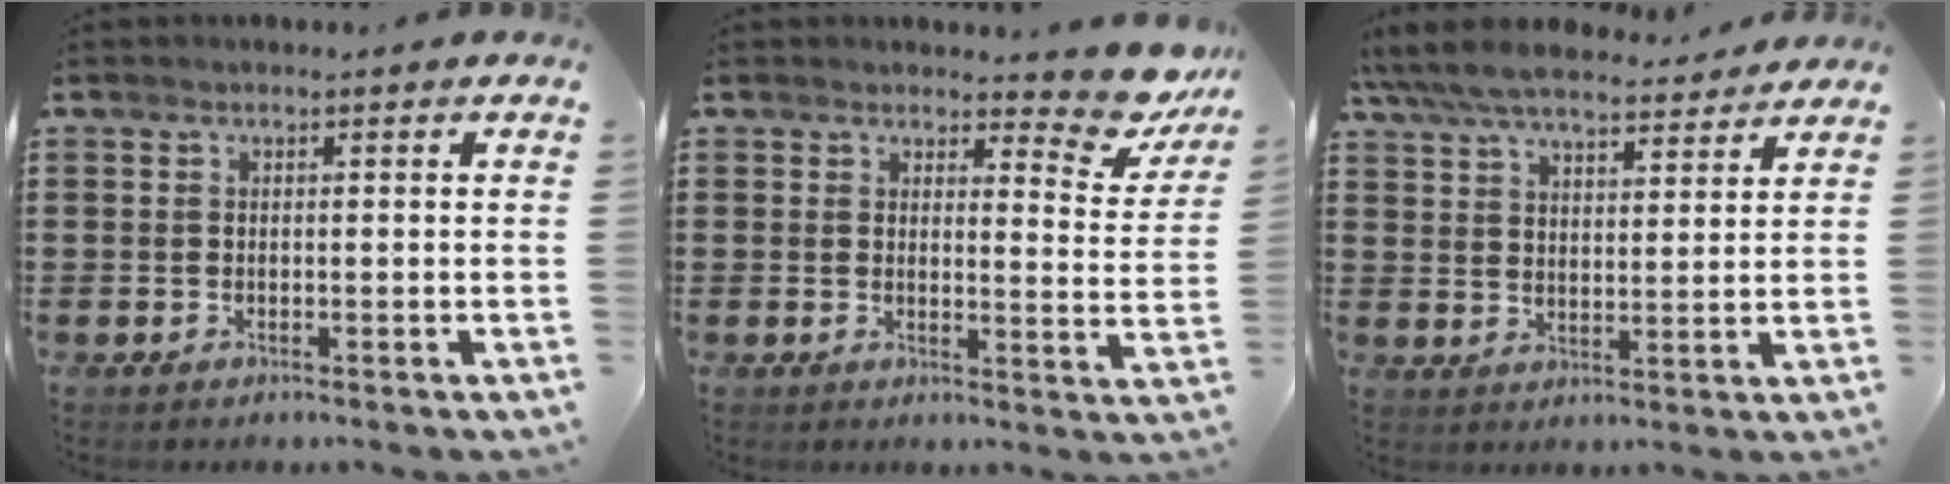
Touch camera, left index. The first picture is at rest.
{"total": 5.4, "force": [4.8, 1.1, 2.3], "torque": [-0.040, -0.029, 0.082]}
{"total": 7.2, "force": [6.6, 1.5, 2.4], "torque": [-0.072, -0.023, 0.120]}